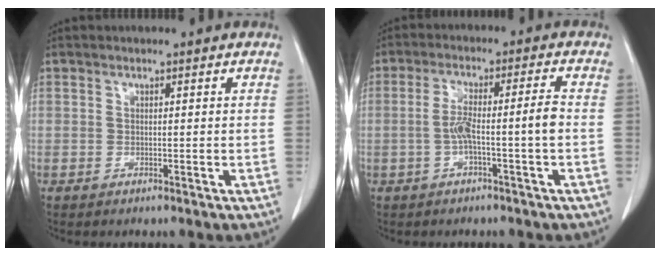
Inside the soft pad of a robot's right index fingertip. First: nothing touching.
{"total": 6.1, "force": [-1.4, -0.2, 6.0], "torque": [-0.114, 0.020, -0.021]}